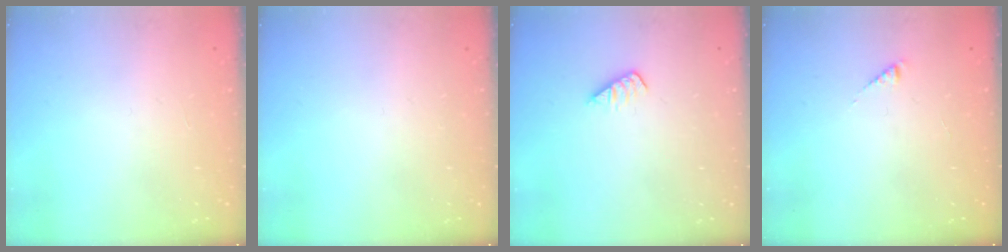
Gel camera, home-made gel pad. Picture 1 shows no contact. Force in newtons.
{"total": 0.0}
{"total": 1.6, "press": 1.5, "slide": 0.3}
{"total": 2.7, "press": 2.6, "slide": 0.4}